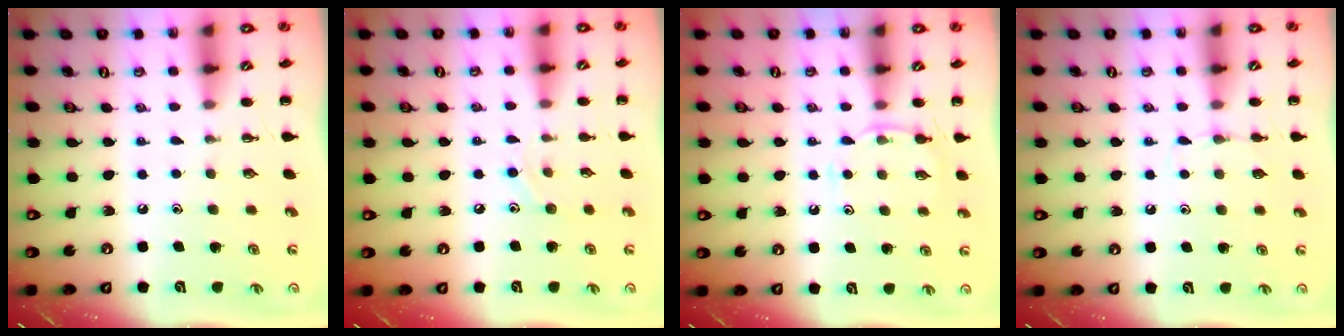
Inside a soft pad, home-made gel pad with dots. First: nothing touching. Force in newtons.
{"total": 6.5, "press": 6.3, "slide": 1.8}
{"total": 7.0, "press": 6.7, "slide": 1.8}
{"total": 4.1, "press": 3.9, "slide": 1.4}